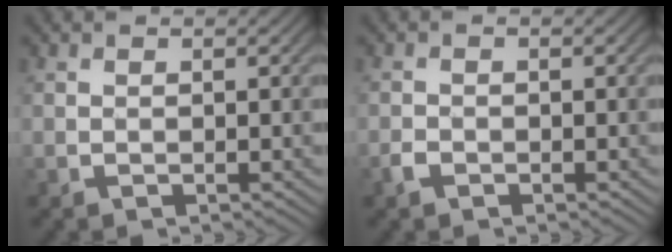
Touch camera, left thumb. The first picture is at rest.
{"total": 1.3, "force": [-1.1, 0.6, 0.1], "torque": [-0.005, 0.000, -0.024]}